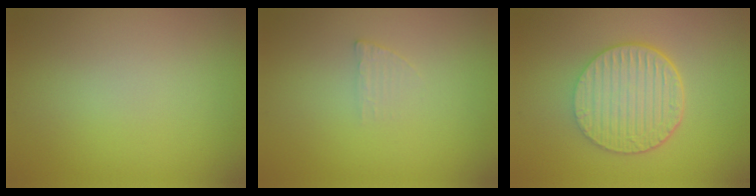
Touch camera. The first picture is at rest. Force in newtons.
{"total": 1.0, "press": 1.0, "slide": 0.2}
{"total": 6.7, "press": 4.6, "slide": 4.8}